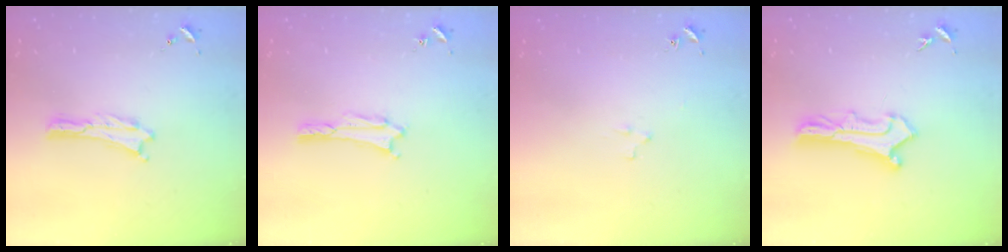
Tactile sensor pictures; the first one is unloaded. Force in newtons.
{"total": 1.6, "press": 1.6, "slide": 0.2}
{"total": 2.2, "press": 2.2, "slide": 0.2}
{"total": 2.9, "press": 2.9, "slide": 0.3}